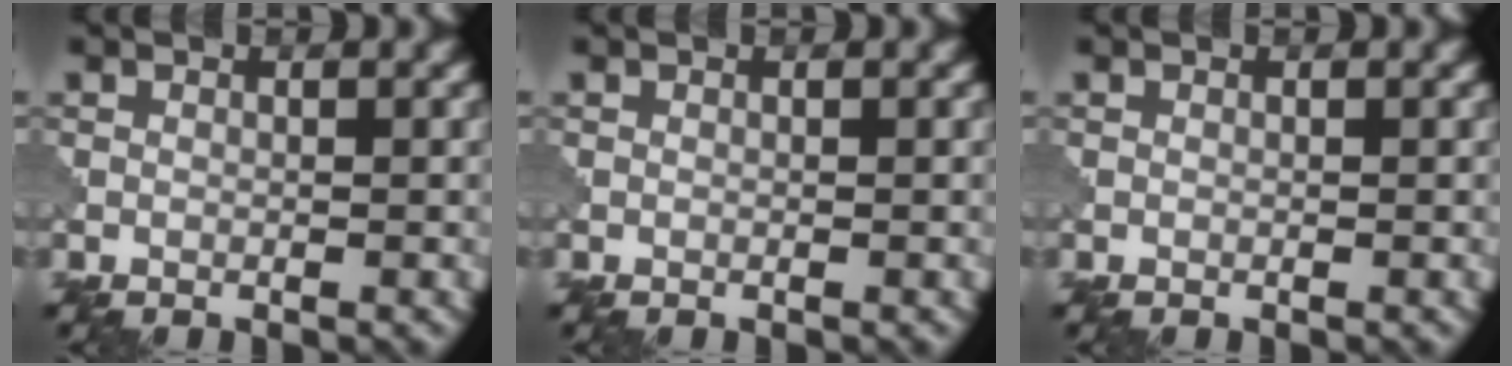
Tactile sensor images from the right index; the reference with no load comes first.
{"total": 0.0}
{"total": 0.0}